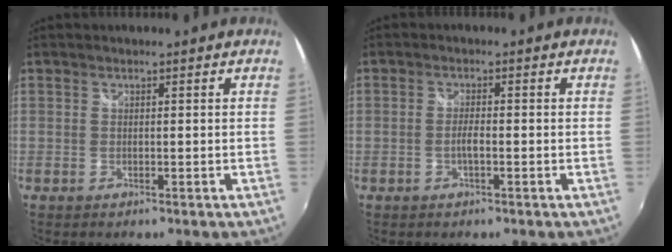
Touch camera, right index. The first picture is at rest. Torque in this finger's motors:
{"motor_torque": [0.30, -0.19, 0.14, 0.04]}